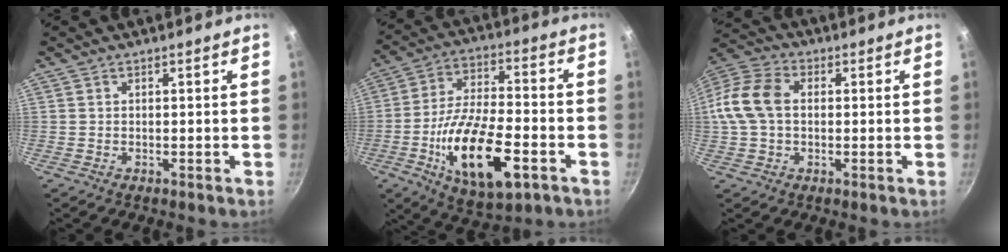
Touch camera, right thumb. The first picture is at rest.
{"total": 19.7, "force": [-6.8, 8.4, 16.4], "torque": [-0.284, 0.025, -0.114]}
{"total": 11.4, "force": [0.7, 7.9, 8.2], "torque": [-0.153, 0.027, -0.003]}